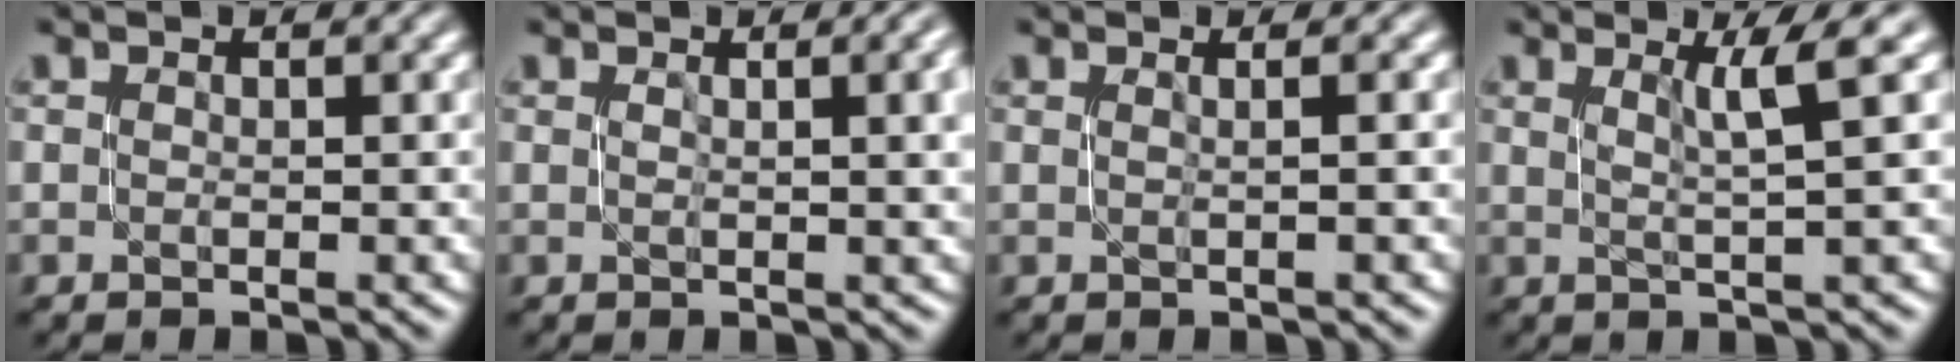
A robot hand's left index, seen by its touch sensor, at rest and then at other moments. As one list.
[{"total": 4.8, "force": [0.8, 1.9, 4.4], "torque": [-0.027, 0.008, 0.007]}, {"total": 1.2, "force": [0.2, 0.5, 1.1], "torque": [-0.012, 0.003, -0.007]}, {"total": 3.0, "force": [1.2, 0.1, 2.7], "torque": [-0.045, 0.001, 0.023]}]